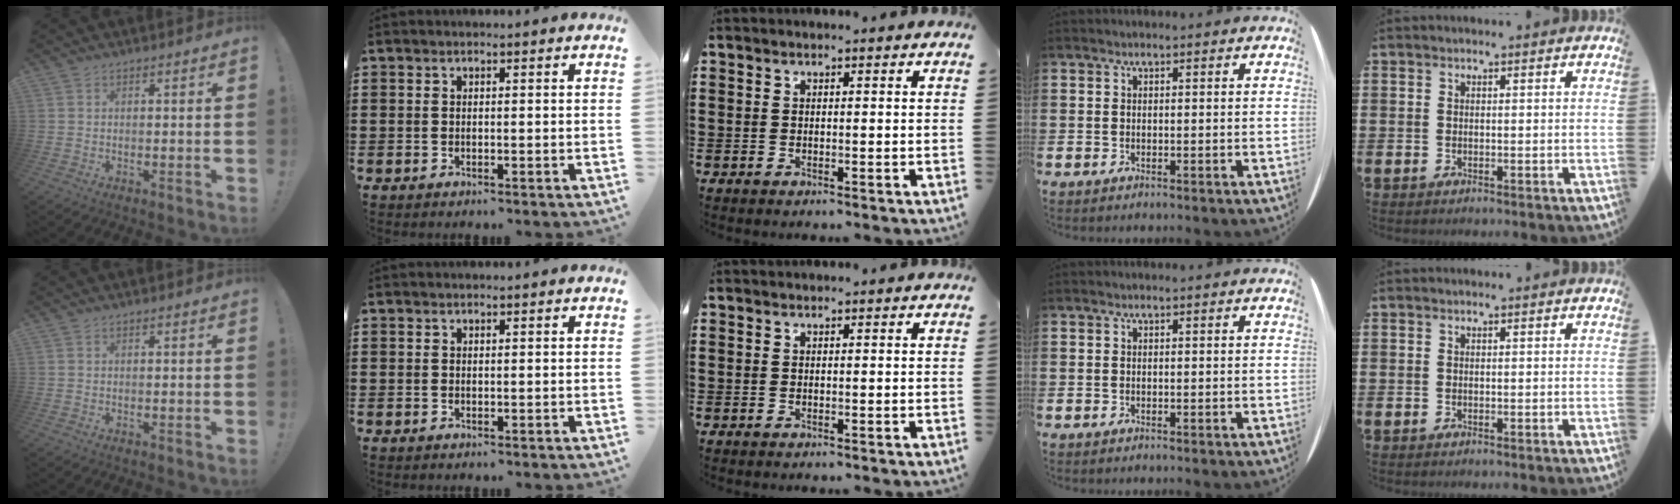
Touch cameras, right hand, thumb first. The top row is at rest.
{}